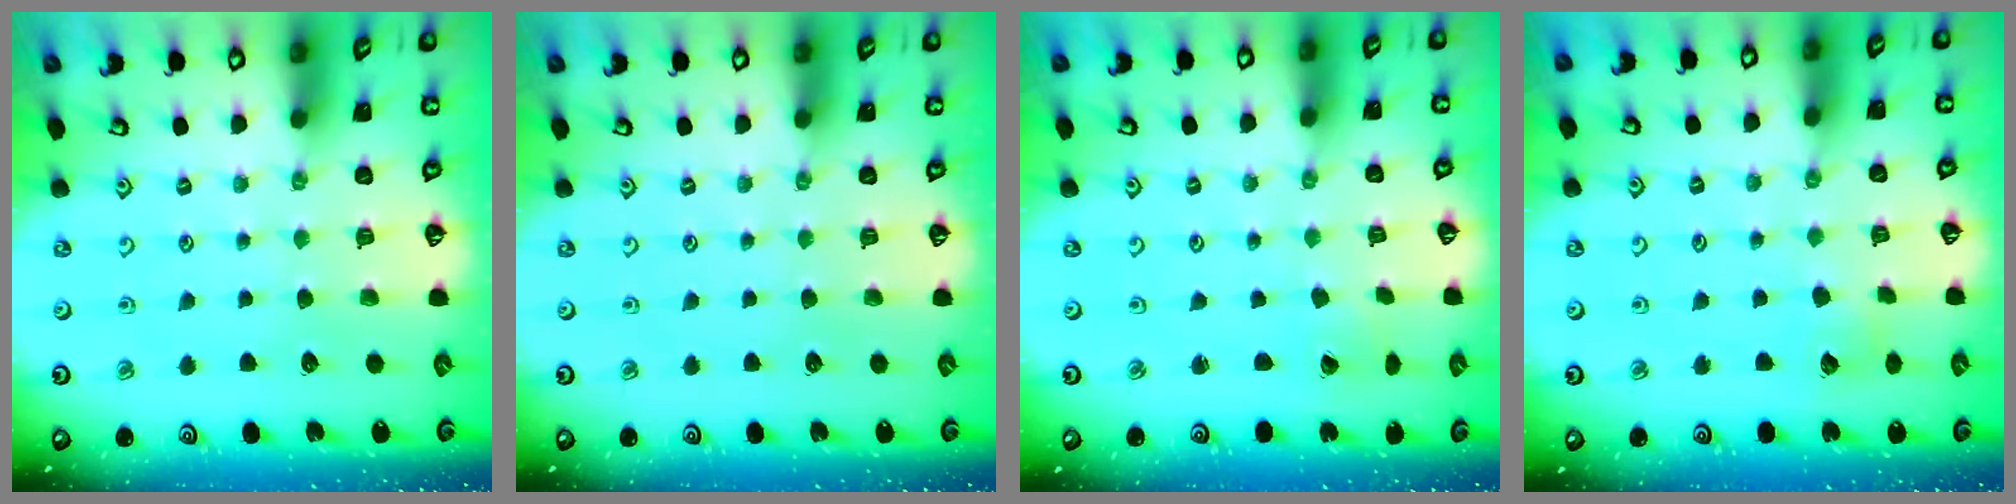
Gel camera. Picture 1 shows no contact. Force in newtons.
{"total": 0.0}
{"total": 0.9, "press": 0.9, "slide": 0.1}
{"total": 5.2, "press": 5.2, "slide": 0.3}